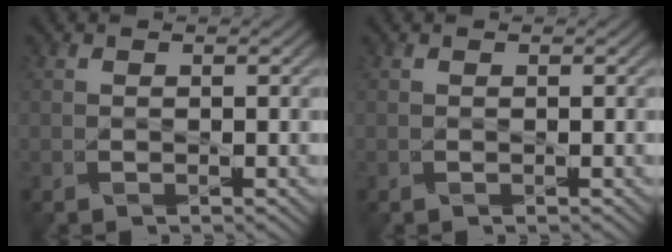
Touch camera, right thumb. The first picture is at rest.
{"total": 0.0}